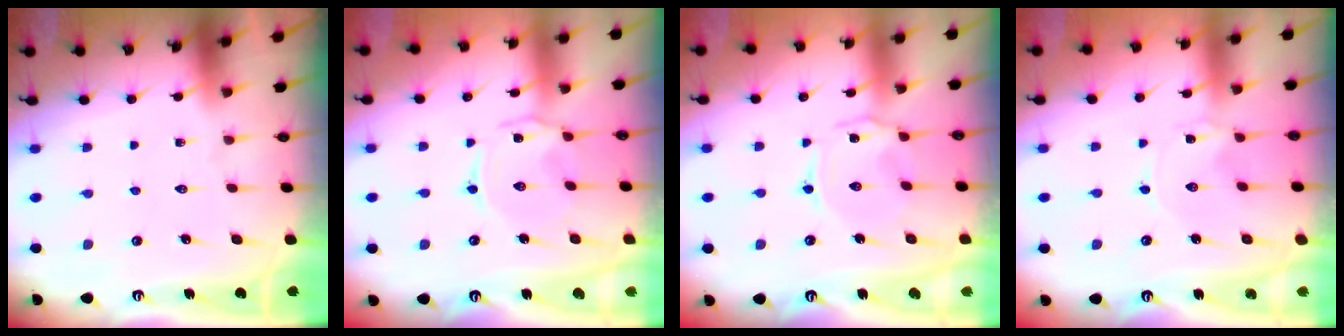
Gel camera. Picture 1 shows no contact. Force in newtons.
{"total": 2.0, "press": 1.9, "slide": 0.5}
{"total": 2.0, "press": 2.0, "slide": 0.5}
{"total": 0.0}